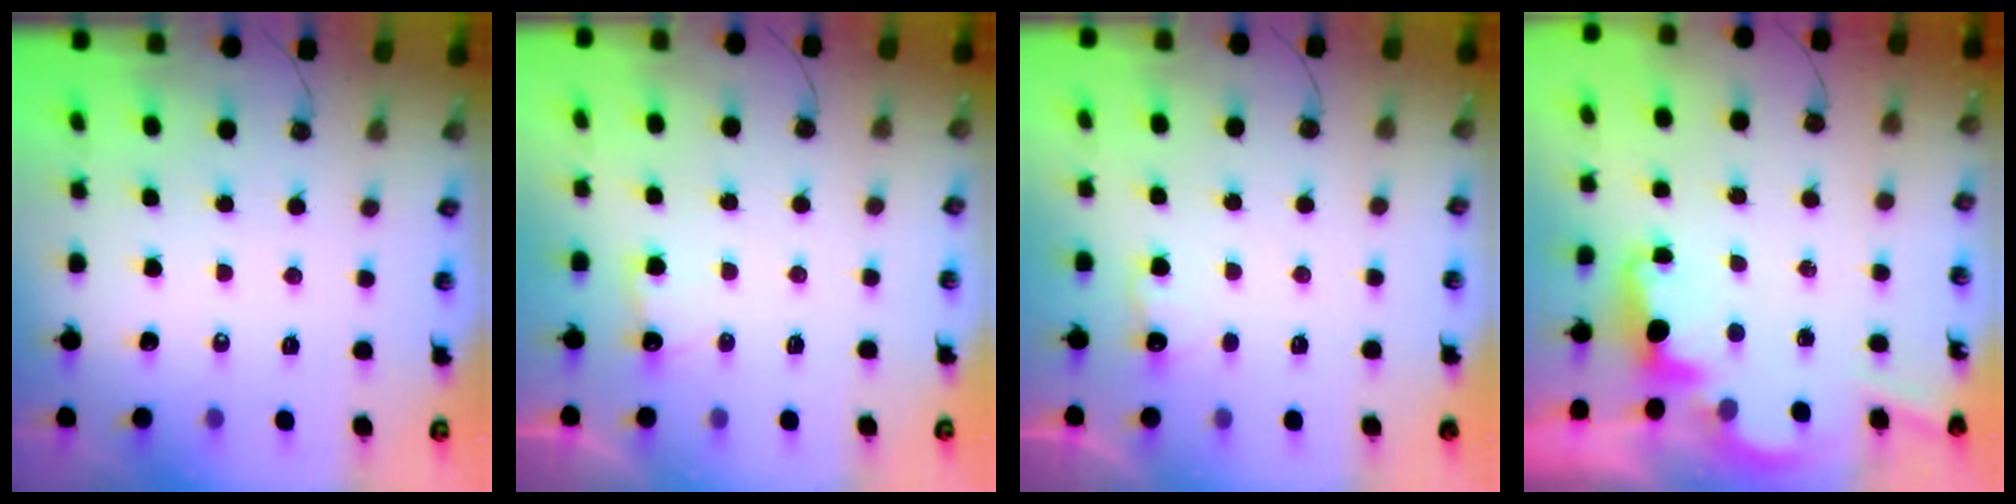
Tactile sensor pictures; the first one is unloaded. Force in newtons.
{"total": 4.8, "press": 4.6, "slide": 1.1}
{"total": 5.5, "press": 5.4, "slide": 1.0}
{"total": 3.4, "press": 3.3, "slide": 0.8}